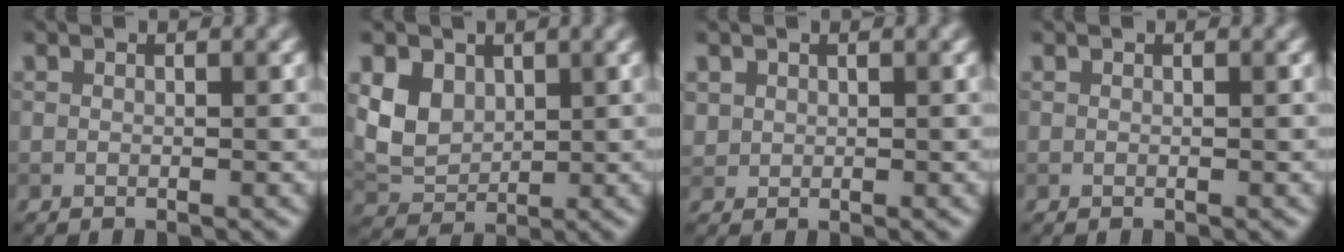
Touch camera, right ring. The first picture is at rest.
{"total": 4.2, "force": [1.3, 3.2, 2.4], "torque": [-0.056, -0.004, 0.026]}
{"total": 0.9, "force": [0.3, 0.8, 0.1], "torque": [0.000, -0.005, 0.012]}
{"total": 0.0}